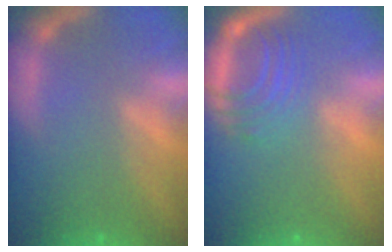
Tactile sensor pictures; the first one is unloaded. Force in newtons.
{"total": 6.5}